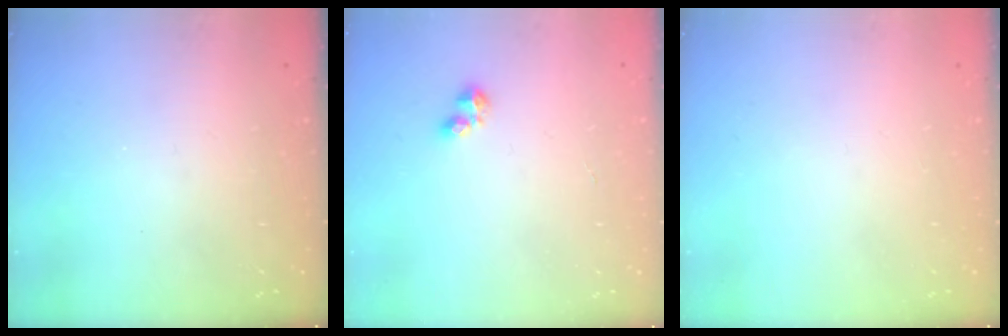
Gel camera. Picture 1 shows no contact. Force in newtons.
{"total": 2.7, "press": 2.7, "slide": 0.5}
{"total": 0.0}